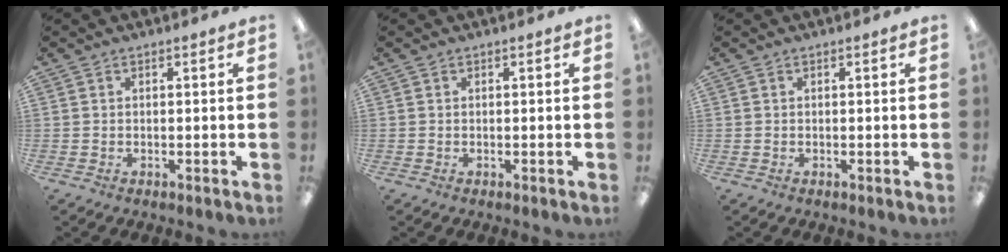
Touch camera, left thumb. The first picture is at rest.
{"total": 0.0}
{"total": 0.0}